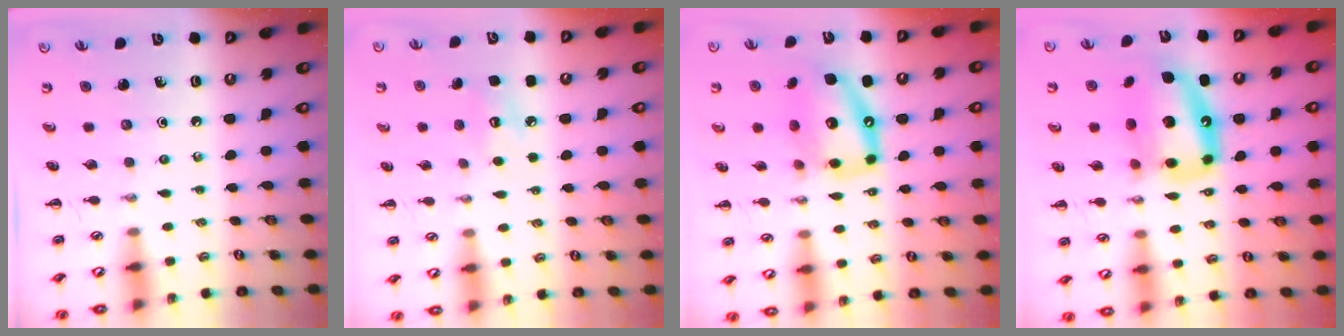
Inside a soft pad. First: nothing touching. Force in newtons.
{"total": 6.8, "press": 6.6, "slide": 1.8}
{"total": 14.2, "press": 13.9, "slide": 3.2}
{"total": 15.6, "press": 15.1, "slide": 3.9}